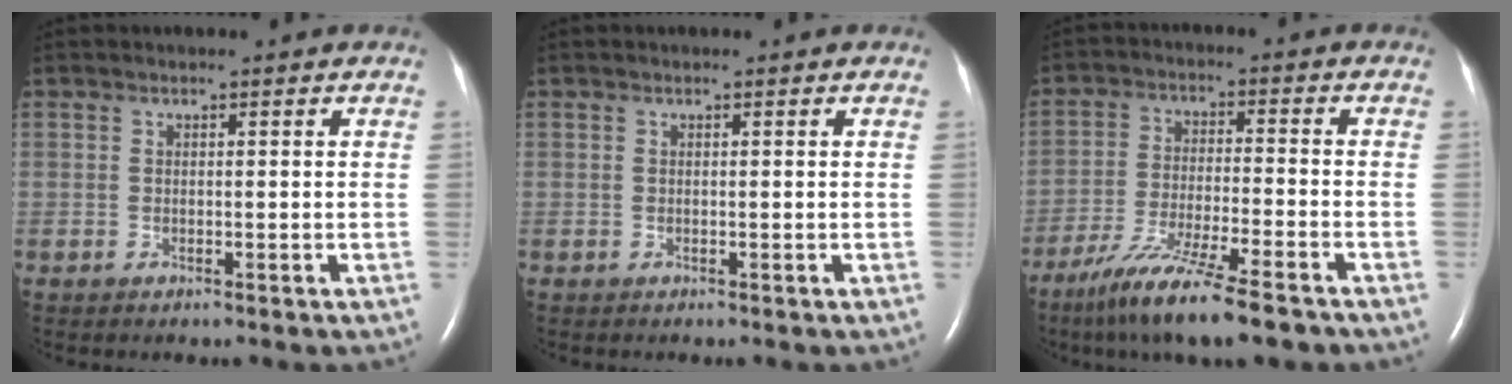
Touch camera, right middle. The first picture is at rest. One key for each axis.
{"total": 0.0}
{"total": 13.6, "fx": -10.2, "fy": 0.9, "fz": 9.0, "tx": -0.169, "ty": -0.043, "tz": -0.173}